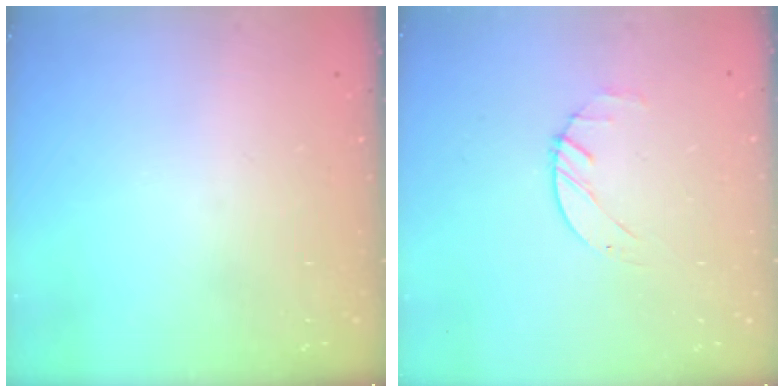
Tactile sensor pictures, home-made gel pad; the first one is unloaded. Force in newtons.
{"total": 1.4, "press": 1.4, "slide": 0.2}